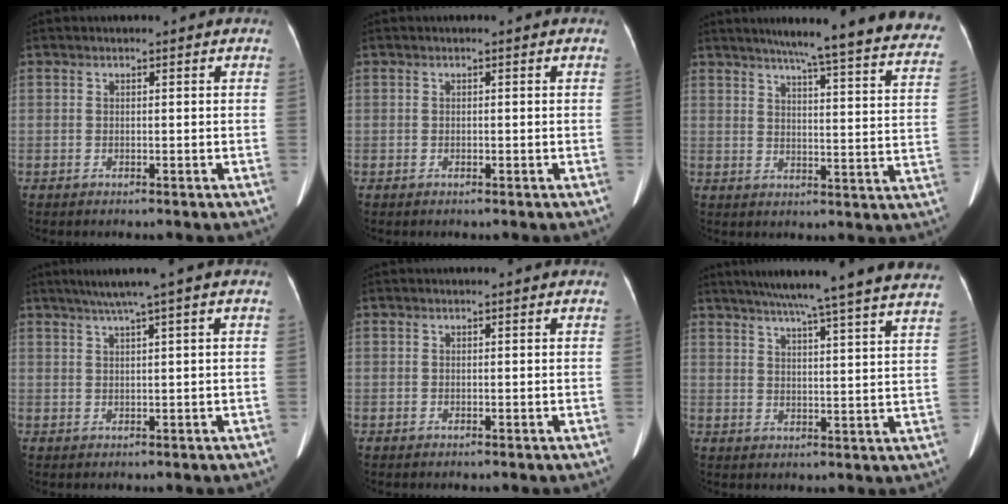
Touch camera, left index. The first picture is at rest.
{"total": 0.0}
{"total": 27.4, "force": [24.2, 1.4, 12.8], "torque": [-0.166, -0.068, 0.276]}
{"total": 4.2, "force": [2.4, -0.9, 3.3], "torque": [-0.064, 0.015, 0.046]}
{"total": 0.0}
{"total": 24.5, "force": [21.6, -0.6, 11.7], "torque": [-0.184, -0.021, 0.267]}